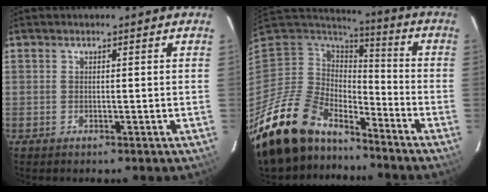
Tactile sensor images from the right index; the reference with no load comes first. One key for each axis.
{"total": 21.4, "fx": -17.0, "fy": 9.5, "fz": 9.1, "tx": -0.208, "ty": -0.018, "tz": -0.299}